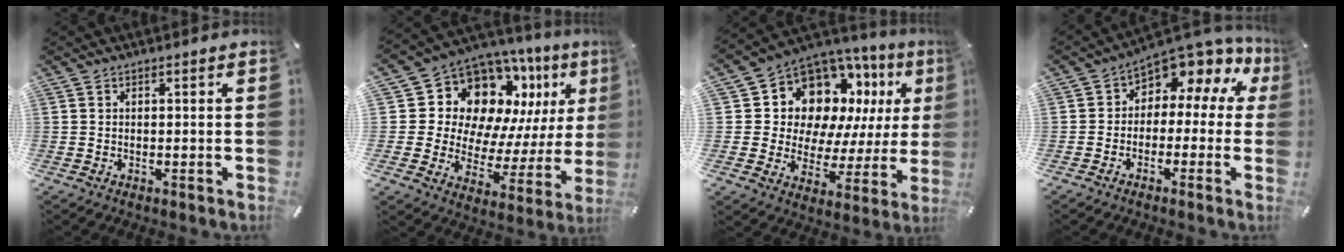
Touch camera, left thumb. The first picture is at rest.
{"total": 13.9, "force": [8.2, 9.8, 5.4], "torque": [-0.095, -0.088, 0.151]}
{"total": 12.7, "force": [7.0, 9.5, 4.6], "torque": [-0.084, -0.071, 0.133]}
{"total": 6.0, "force": [3.8, 3.7, 2.8], "torque": [-0.045, -0.051, 0.065]}